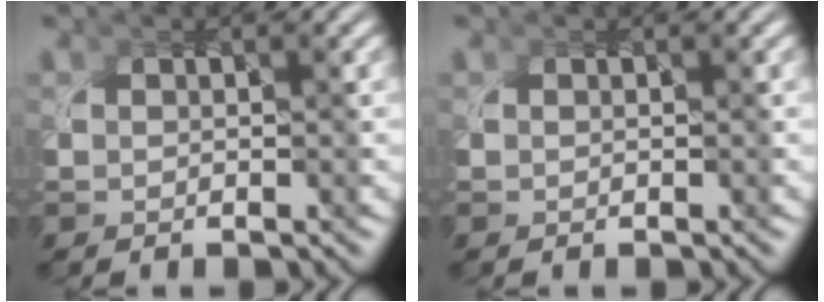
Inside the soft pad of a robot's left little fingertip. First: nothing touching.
{"total": 0.0}